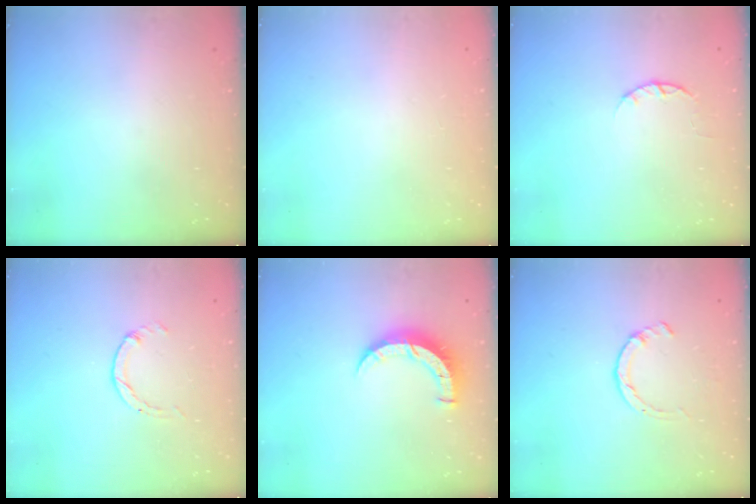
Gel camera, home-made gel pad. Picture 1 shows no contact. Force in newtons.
{"total": 2.6, "press": 2.6, "slide": 0.2}
{"total": 2.4, "press": 2.4, "slide": 0.4}
{"total": 0.0}
{"total": 7.6, "press": 7.6, "slide": 0.5}
{"total": 1.4, "press": 1.4, "slide": 0.3}